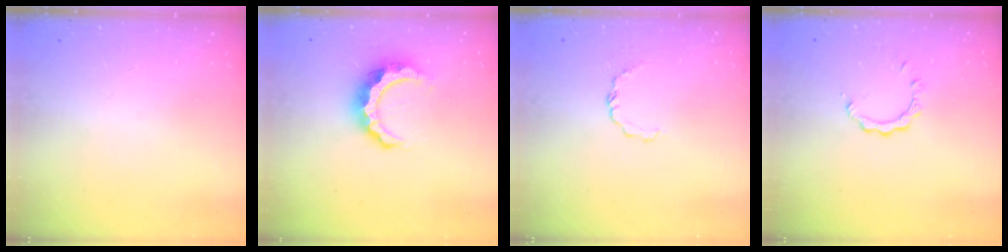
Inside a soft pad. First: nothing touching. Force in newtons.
{"total": 8.3, "press": 8.3, "slide": 0.6}
{"total": 3.8, "press": 3.8, "slide": 0.3}
{"total": 3.0, "press": 3.0, "slide": 0.1}